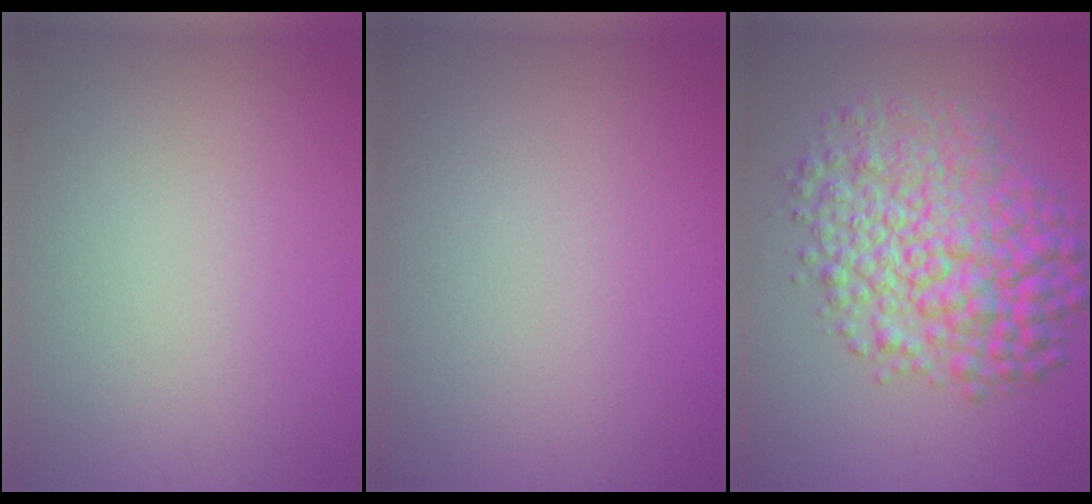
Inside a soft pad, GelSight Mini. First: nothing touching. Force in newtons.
{"total": 0.0}
{"total": 8.4, "press": 8.4, "slide": 0.1}